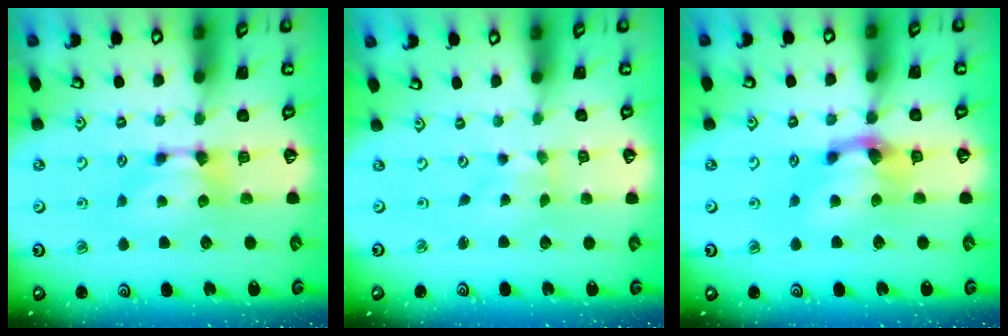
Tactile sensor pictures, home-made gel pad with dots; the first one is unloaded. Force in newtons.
{"total": 4.0, "press": 3.9, "slide": 0.6}
{"total": 2.1, "press": 1.3, "slide": 1.7}